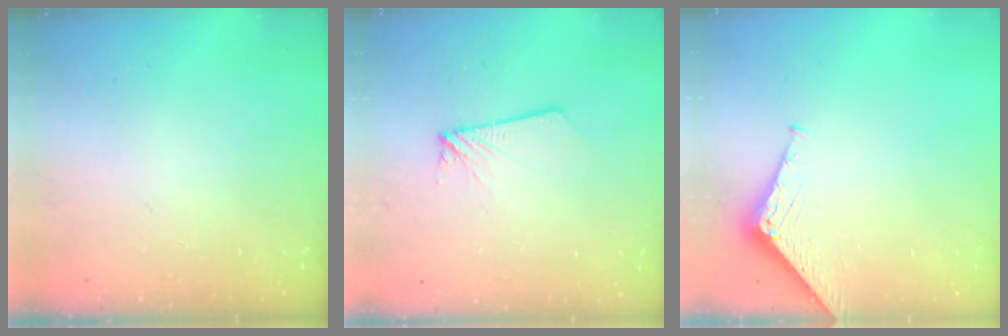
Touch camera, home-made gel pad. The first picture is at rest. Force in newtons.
{"total": 1.8, "press": 1.8, "slide": 0.1}
{"total": 4.1, "press": 4.1, "slide": 0.4}